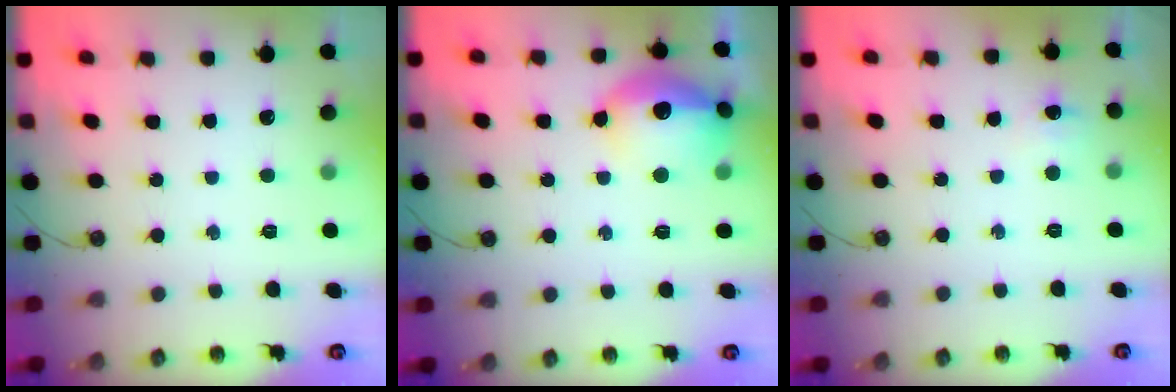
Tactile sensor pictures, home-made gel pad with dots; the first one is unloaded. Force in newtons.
{"total": 16.3, "press": 16.3, "slide": 1.1}
{"total": 3.8, "press": 3.8, "slide": 0.5}